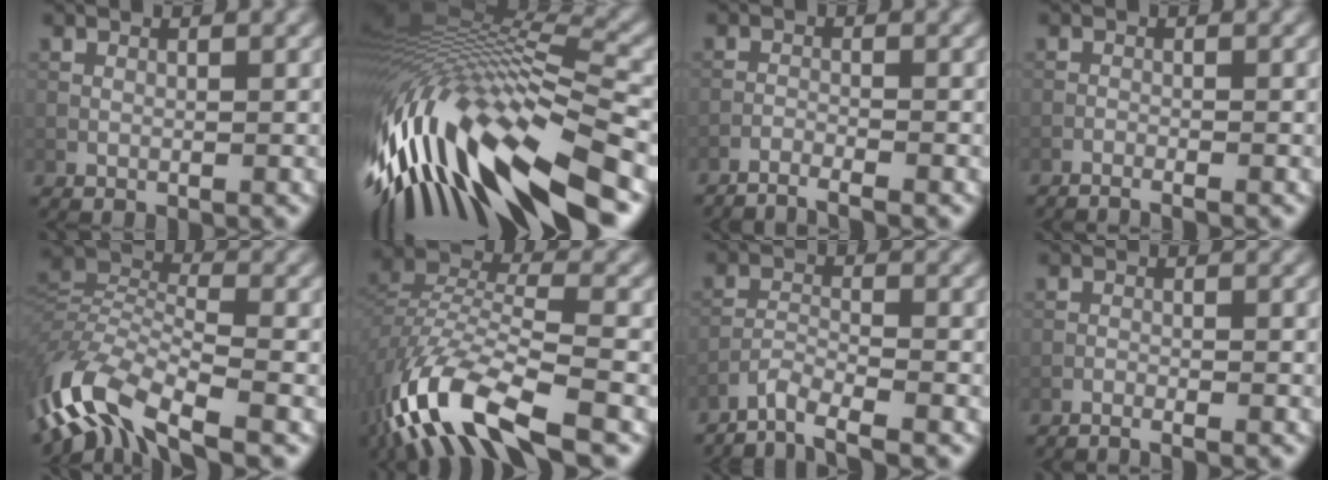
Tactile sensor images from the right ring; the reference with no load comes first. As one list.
[{"total": 16.3, "force": [-5.5, 5.5, 14.4], "torque": [-0.292, 0.004, -0.092]}, {"total": 3.0, "force": [-2.8, 0.1, 1.1], "torque": [-0.025, -0.005, -0.050]}, {"total": 1.5, "force": [-1.3, -0.1, 0.7], "torque": [-0.022, 0.000, -0.028]}, {"total": 10.7, "force": [-6.0, 3.9, 8.0], "torque": [-0.160, -0.002, -0.133]}, {"total": 11.6, "force": [-7.2, 3.9, 8.2], "torque": [-0.169, -0.008, -0.147]}, {"total": 3.3, "force": [-3.0, 0.3, 1.4], "torque": [-0.028, -0.002, -0.064]}, {"total": 1.8, "force": [-1.6, 0.0, 0.8], "torque": [-0.021, -0.004, -0.033]}]